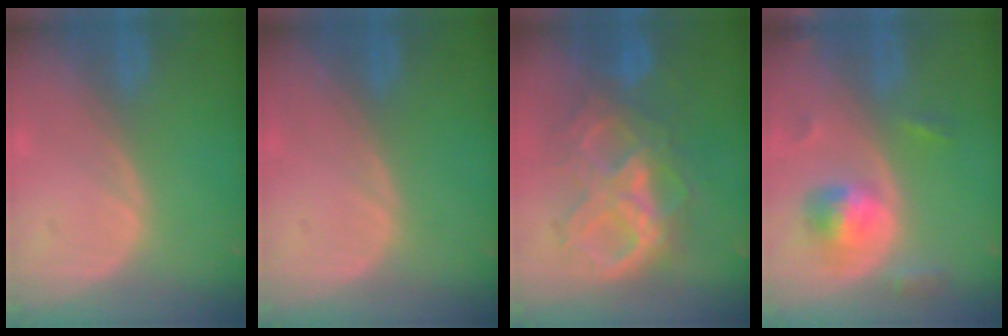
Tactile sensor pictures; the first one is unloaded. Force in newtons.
{"total": 0.0}
{"total": 10.1, "press": 10.0, "slide": 1.2}
{"total": 5.6, "press": 5.2, "slide": 2.0}